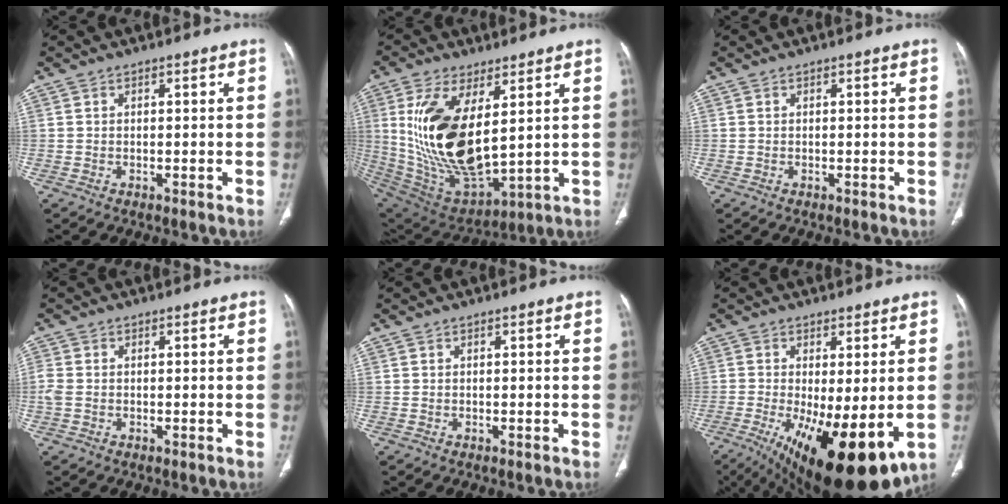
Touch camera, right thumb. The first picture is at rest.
{"total": 20.9, "force": [4.4, 9.6, 18.0], "torque": [-0.347, -0.036, 0.104]}
{"total": 0.0}
{"total": 2.3, "force": [-0.2, 1.7, 1.5], "torque": [-0.050, -0.001, -0.006]}
{"total": 0.0}
{"total": 18.0, "force": [-5.4, 6.4, 15.9], "torque": [-0.245, -0.032, -0.065]}